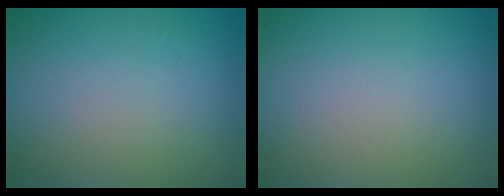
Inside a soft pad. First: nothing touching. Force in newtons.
{"total": 0.0}